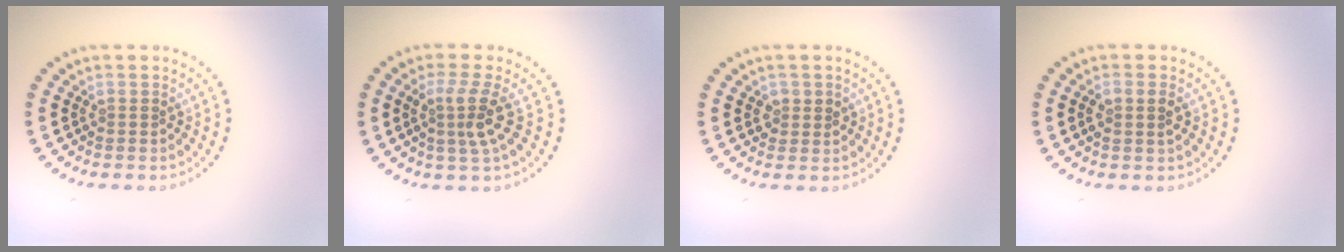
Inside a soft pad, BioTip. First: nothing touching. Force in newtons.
{"total": 3.0, "press": 2.2, "slide": 2.1}
{"total": 1.3, "press": 1.3, "slide": 0.3}
{"total": 1.7, "press": 1.6, "slide": 0.6}